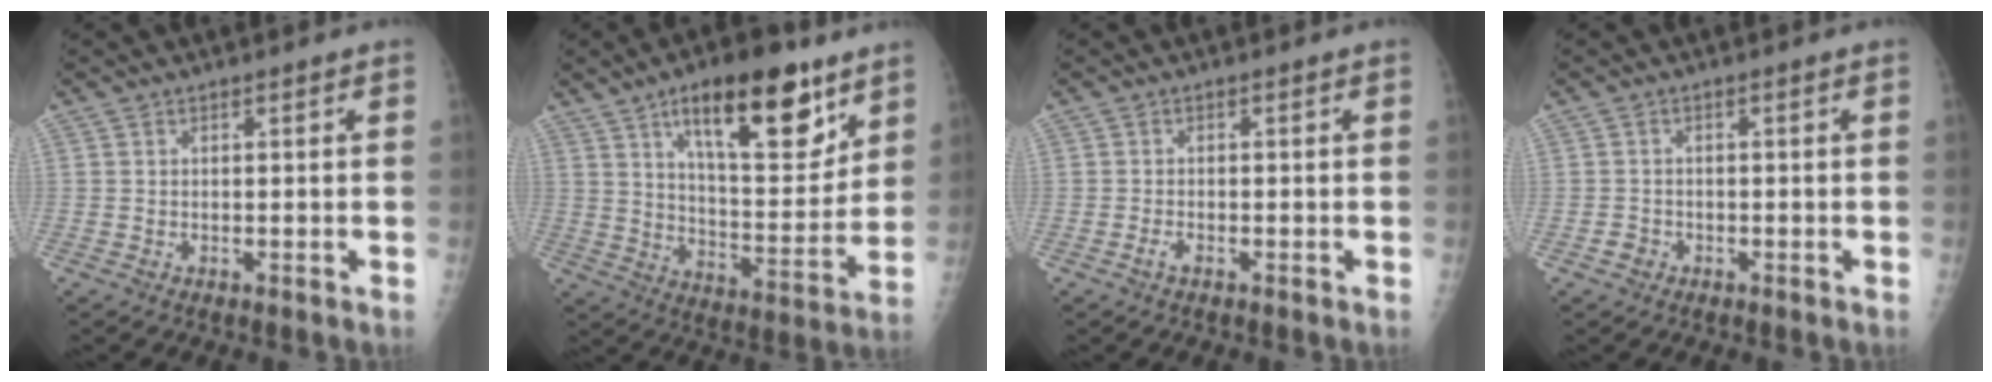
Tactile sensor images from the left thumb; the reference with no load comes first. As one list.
[{"total": 20.7, "force": [11.6, 7.9, 15.1], "torque": [-0.185, -0.058, 0.187]}, {"total": 1.3, "force": [-0.7, 0.6, 0.8], "torque": [-0.019, 0.004, -0.015]}, {"total": 1.7, "force": [-0.9, 1.5, 0.3], "torque": [0.000, 0.007, -0.017]}]